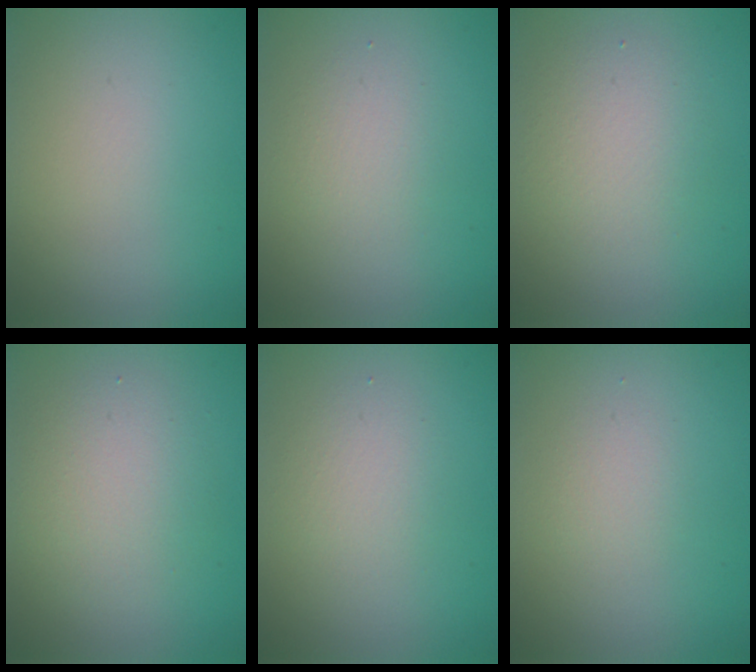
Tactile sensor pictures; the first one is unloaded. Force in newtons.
{"total": 1.9, "press": 1.9, "slide": 0.1}
{"total": 3.2, "press": 3.2, "slide": 0.1}
{"total": 3.5, "press": 3.4, "slide": 0.4}
{"total": 2.1, "press": 2.1, "slide": 0.1}
{"total": 1.2, "press": 1.2, "slide": 0.0}